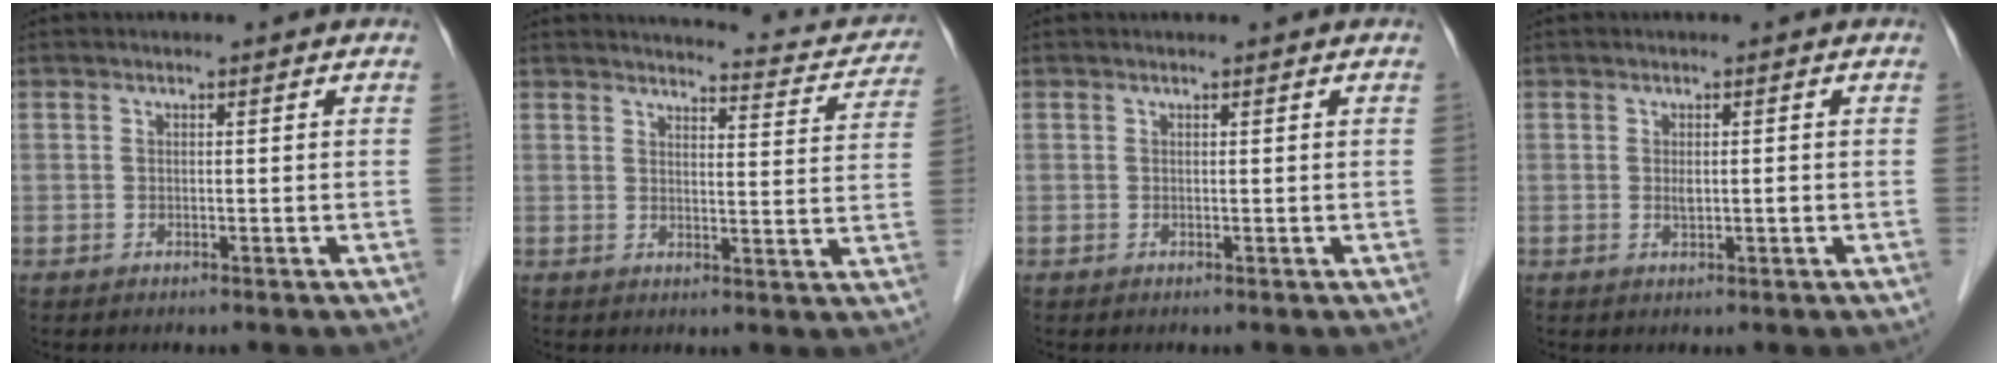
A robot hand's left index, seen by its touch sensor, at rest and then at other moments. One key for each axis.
{"total": 11.8, "fx": 11.3, "fy": 2.2, "fz": 2.6, "tx": -0.011, "ty": -0.026, "tz": 0.109}
{"total": 0.6, "fx": 0.6, "fy": 0.0, "fz": 0.2, "tx": -0.007, "ty": 0.005, "tz": 0.009}
{"total": 1.4, "fx": 0.0, "fy": 0.4, "fz": 1.3, "tx": -0.025, "ty": -0.003, "tz": 0.002}